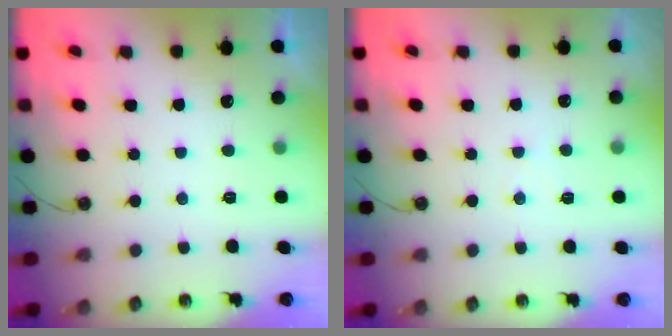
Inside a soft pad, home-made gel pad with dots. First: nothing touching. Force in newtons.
{"total": 3.3, "press": 3.3, "slide": 0.5}